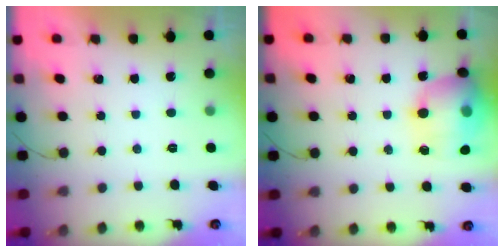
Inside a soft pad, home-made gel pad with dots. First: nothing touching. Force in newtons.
{"total": 17.6, "press": 17.4, "slide": 2.6}